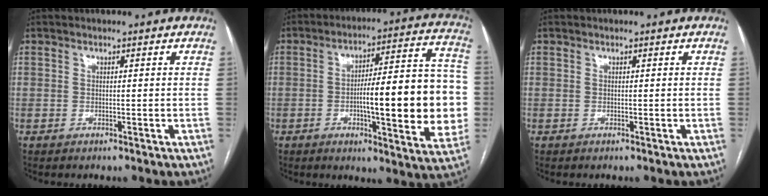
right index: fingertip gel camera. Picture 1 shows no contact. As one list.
[{"total": 20.4, "force": [-2.4, 3.9, 19.8], "torque": [-0.231, 0.028, -0.027]}, {"total": 0.0}]